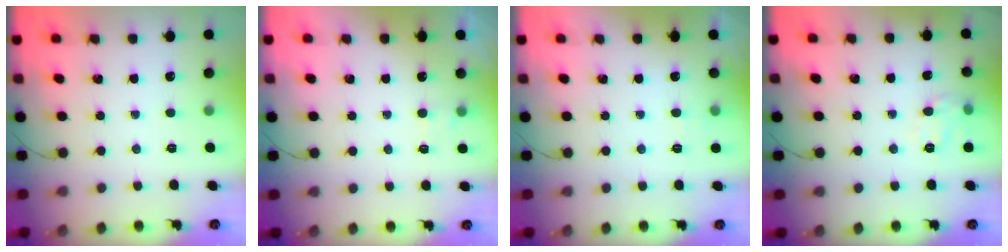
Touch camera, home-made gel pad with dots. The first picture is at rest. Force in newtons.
{"total": 1.4, "press": 1.0, "slide": 1.0}
{"total": 2.6, "press": 2.1, "slide": 1.5}
{"total": 8.2, "press": 8.2, "slide": 0.6}